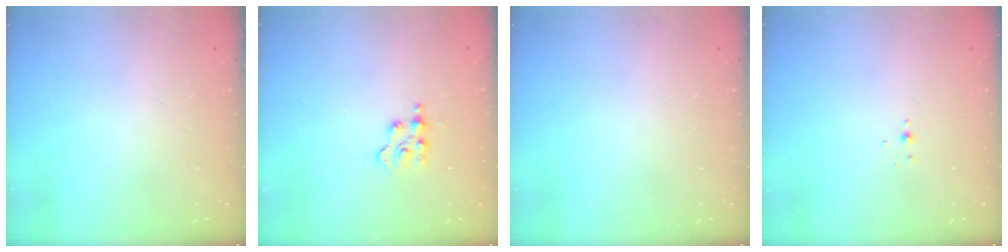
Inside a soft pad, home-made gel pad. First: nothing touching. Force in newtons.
{"total": 2.3, "press": 2.3, "slide": 0.3}
{"total": 0.0}
{"total": 3.0, "press": 2.9, "slide": 0.8}